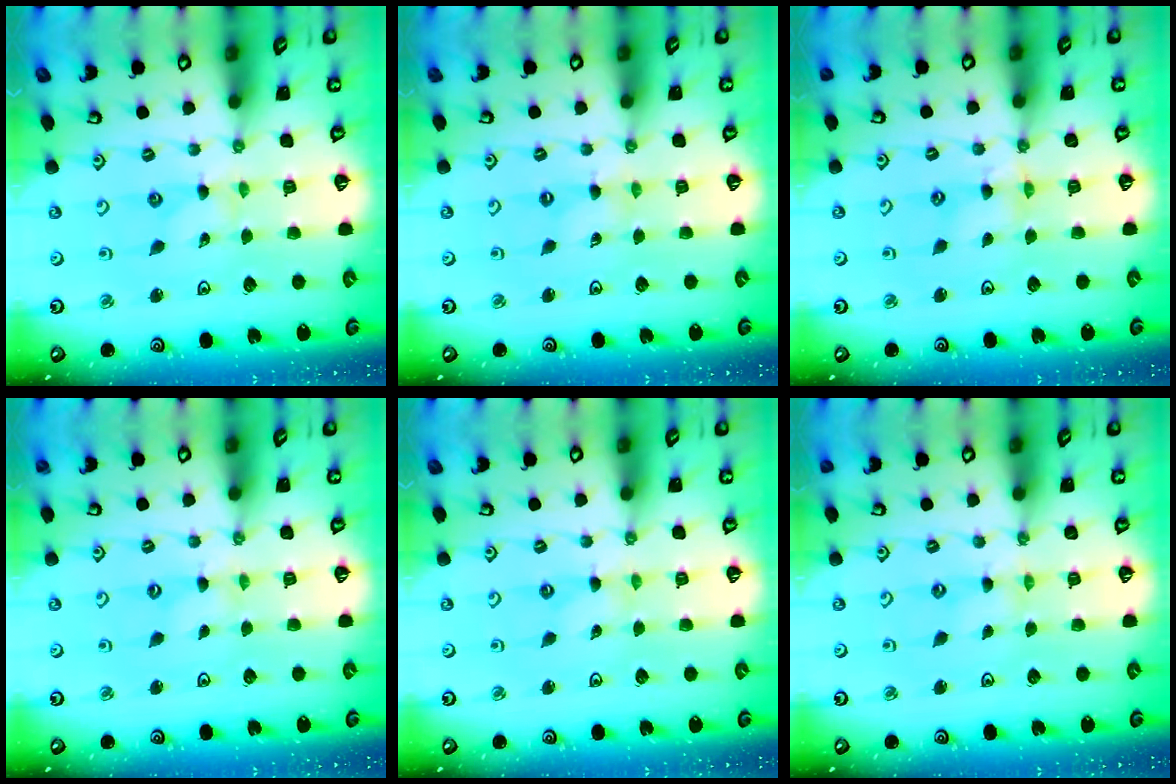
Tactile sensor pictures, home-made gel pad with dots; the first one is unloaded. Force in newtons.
{"total": 0.0}
{"total": 2.4, "press": 2.4, "slide": 0.3}
{"total": 0.0}
{"total": 0.0}
{"total": 0.0}